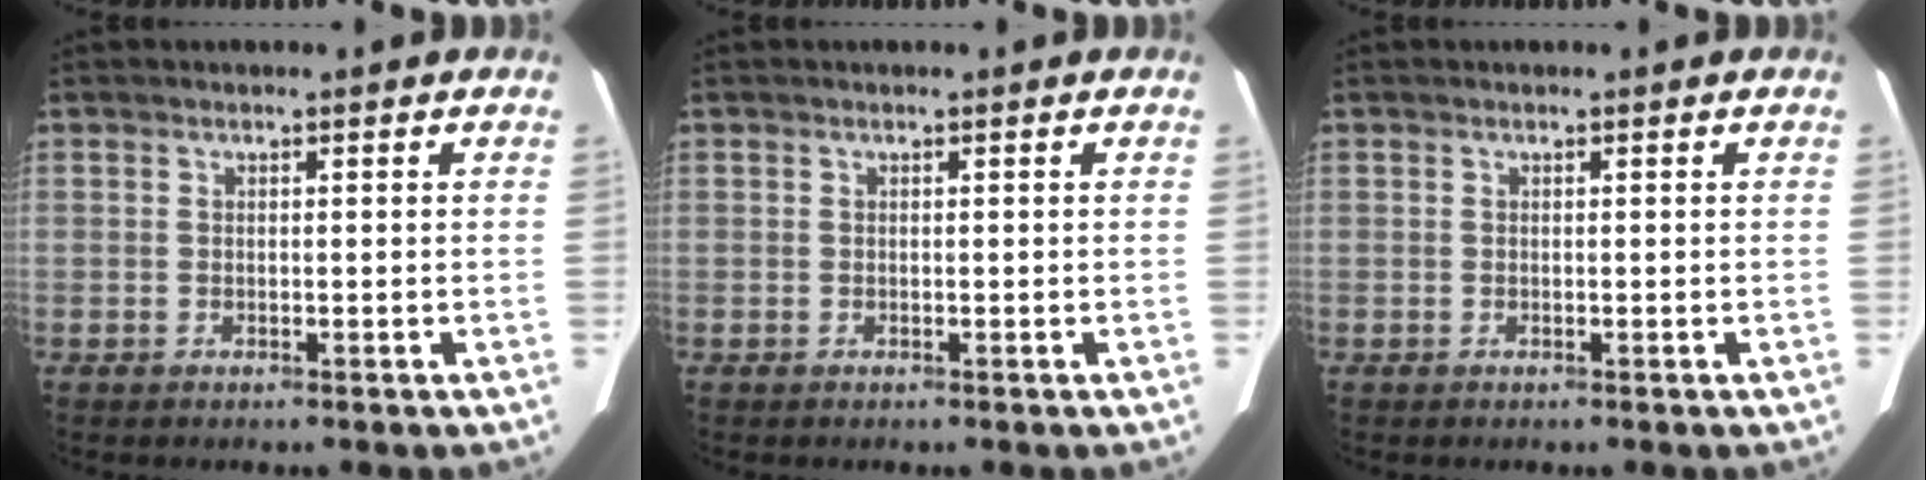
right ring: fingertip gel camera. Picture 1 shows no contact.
{"total": 0.0}
{"total": 0.0}